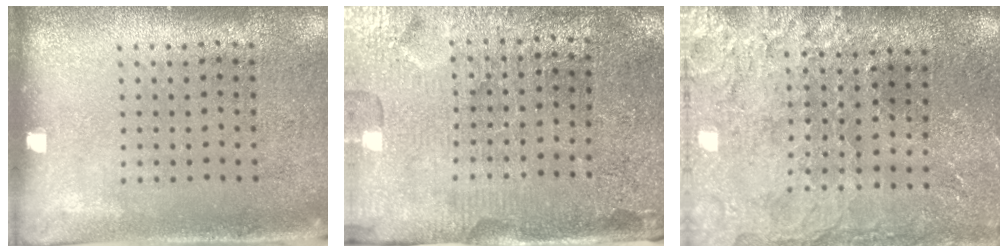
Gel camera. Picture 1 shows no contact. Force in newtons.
{"total": 4.1, "press": 4.0, "slide": 1.1}
{"total": 3.8, "press": 3.4, "slide": 1.7}